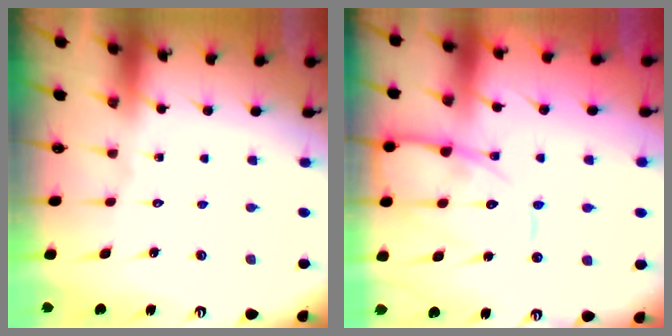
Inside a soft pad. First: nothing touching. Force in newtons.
{"total": 14.0, "press": 13.9, "slide": 1.3}